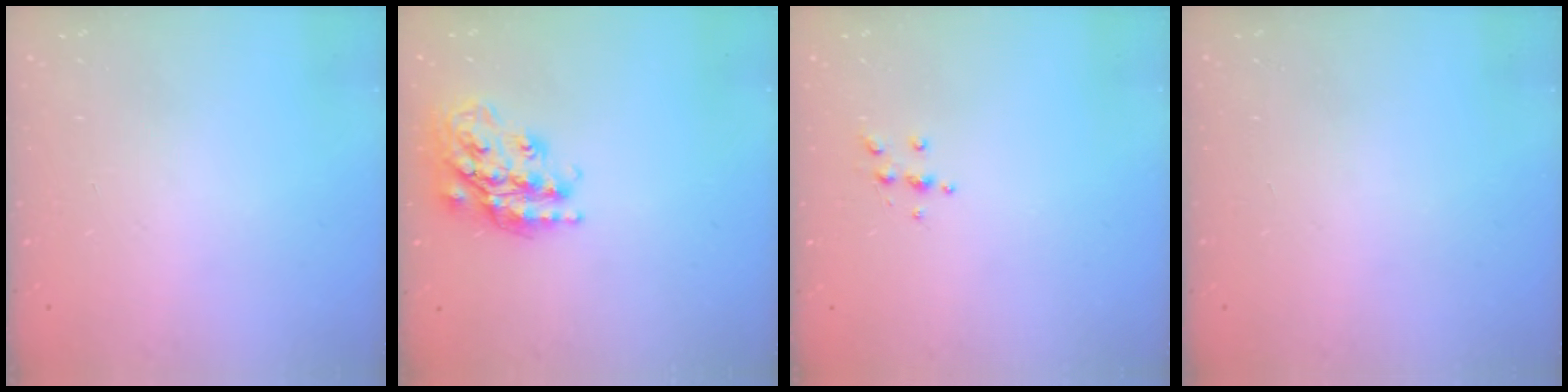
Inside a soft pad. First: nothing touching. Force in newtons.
{"total": 20.4, "press": 20.3, "slide": 1.7}
{"total": 4.3, "press": 4.3, "slide": 0.5}
{"total": 0.0}